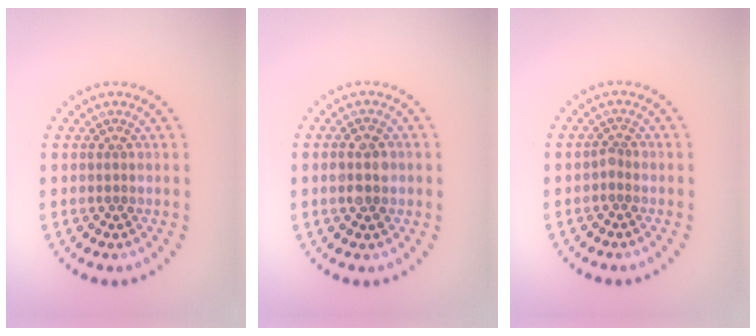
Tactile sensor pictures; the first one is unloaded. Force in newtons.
{"total": 2.3, "press": 2.3, "slide": 0.2}
{"total": 0.7, "press": 0.5, "slide": 0.5}